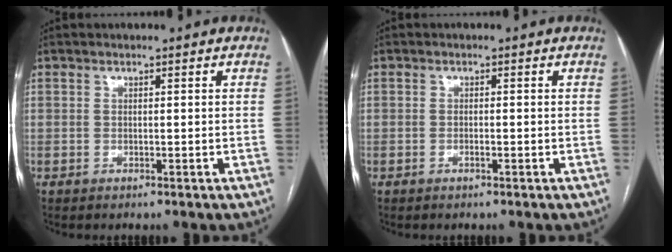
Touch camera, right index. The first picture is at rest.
{"total": 0.8, "force": [-0.4, 0.1, 0.7], "torque": [-0.015, 0.000, -0.006]}